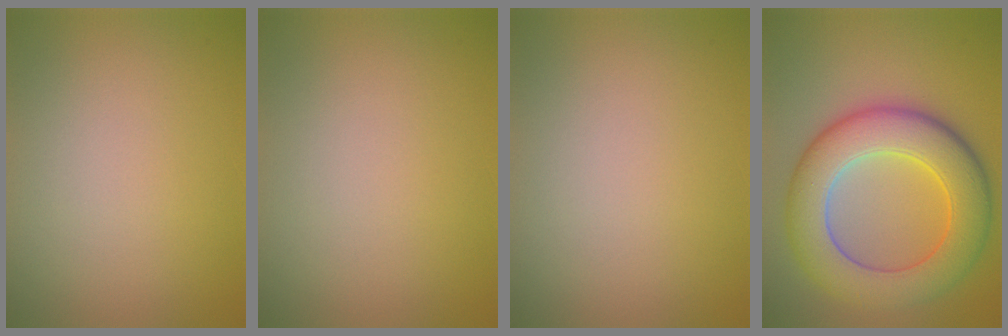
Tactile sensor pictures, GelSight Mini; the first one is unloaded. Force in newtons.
{"total": 0.0}
{"total": 0.0}
{"total": 9.7, "press": 9.7, "slide": 0.1}